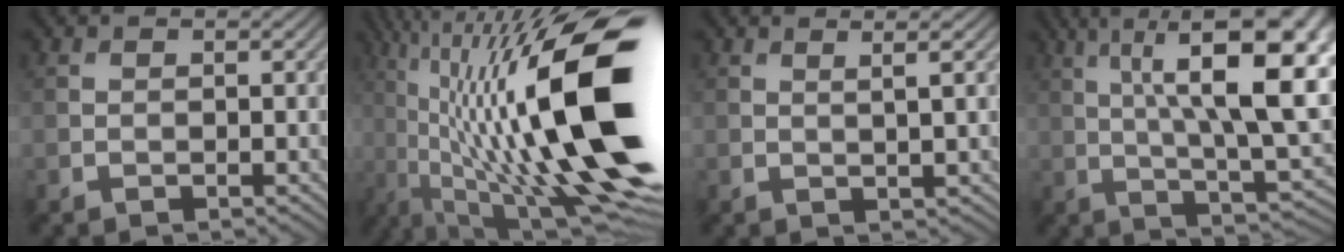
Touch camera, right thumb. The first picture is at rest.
{"total": 20.6, "force": [-0.8, 6.0, 19.7], "torque": [-0.317, 0.014, -0.007]}
{"total": 3.8, "force": [1.4, 0.6, 3.5], "torque": [-0.054, 0.015, 0.026]}
{"total": 17.0, "force": [4.3, 5.6, 15.5], "torque": [-0.221, 0.026, 0.071]}